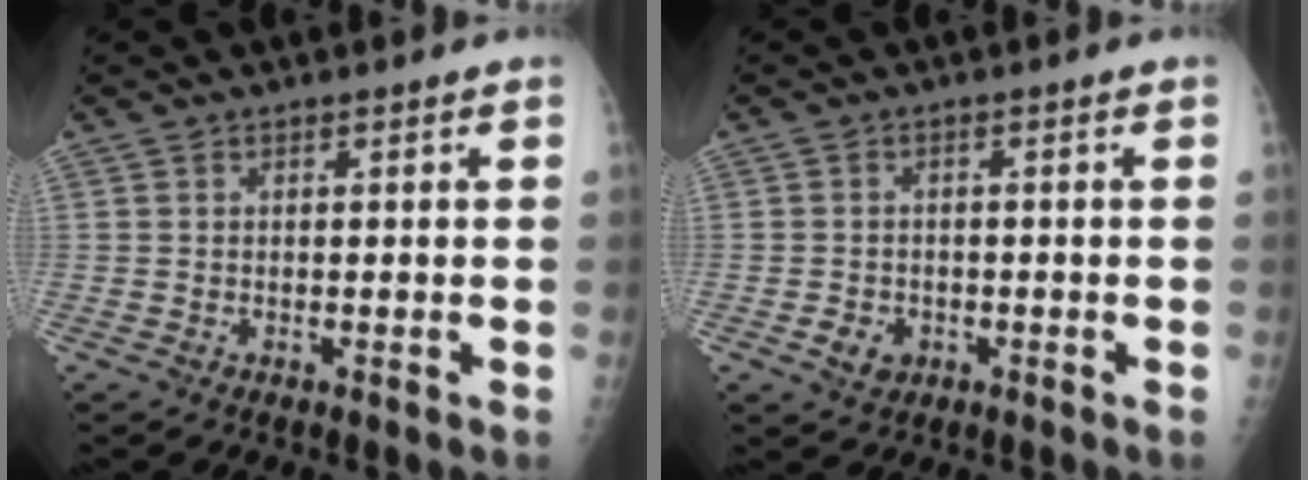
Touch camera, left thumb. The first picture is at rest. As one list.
[{"total": 3.5, "force": [-1.3, 2.9, 1.5], "torque": [-0.016, 0.004, -0.016]}]